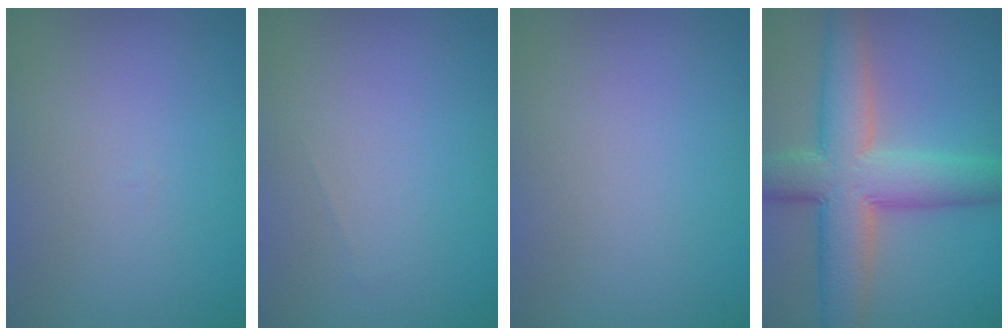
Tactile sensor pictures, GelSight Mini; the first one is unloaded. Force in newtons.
{"total": 0.0}
{"total": 0.0}
{"total": 9.4, "press": 9.4, "slide": 0.4}